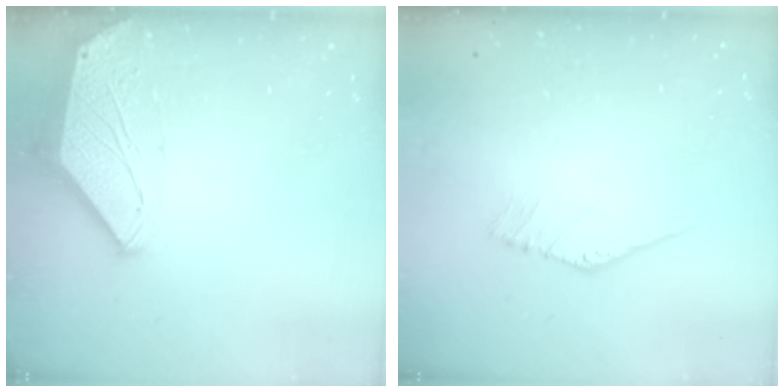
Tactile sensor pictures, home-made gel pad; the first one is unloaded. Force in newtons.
{"total": 2.0, "press": 2.0, "slide": 0.2}